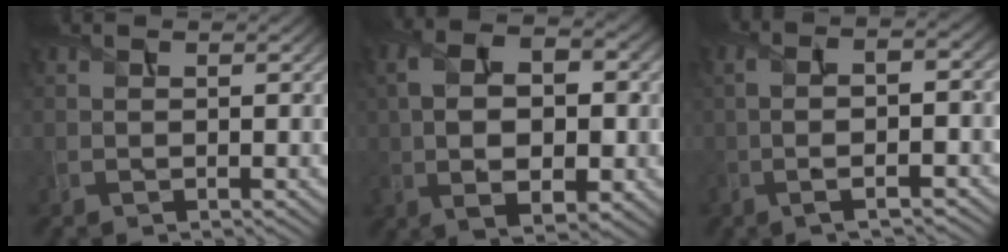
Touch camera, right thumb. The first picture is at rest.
{"total": 10.7, "force": [0.0, 6.4, 8.6], "torque": [-0.173, -0.008, 0.011]}
{"total": 7.0, "force": [-1.6, 2.2, 6.5], "torque": [-0.103, -0.004, -0.029]}